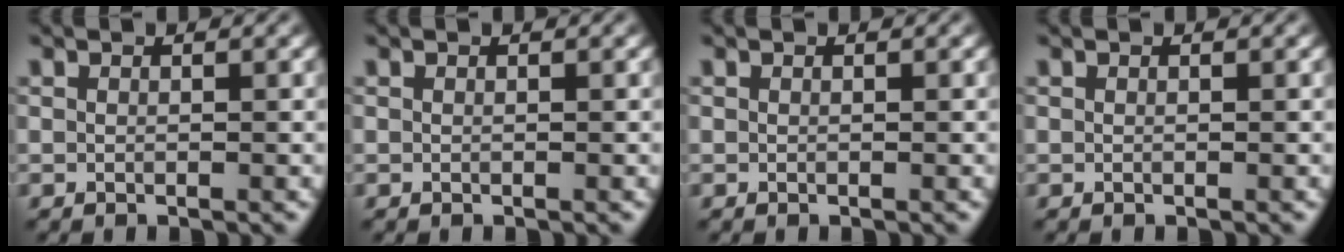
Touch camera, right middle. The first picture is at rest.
{"total": 0.0}
{"total": 0.0}
{"total": 0.0}